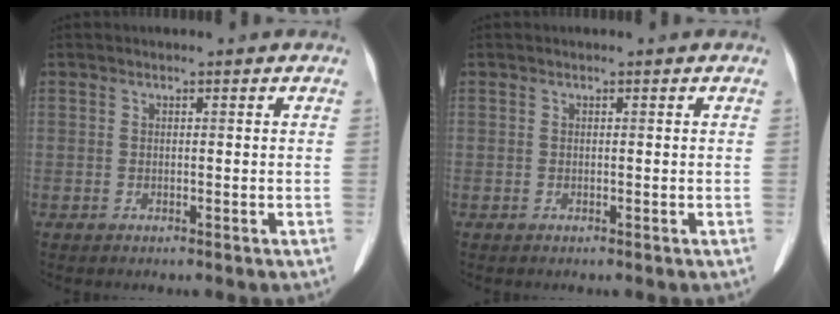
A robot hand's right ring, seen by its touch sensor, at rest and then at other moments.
{"total": 0.0}